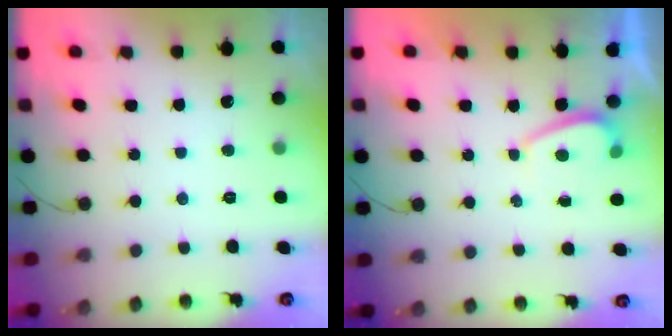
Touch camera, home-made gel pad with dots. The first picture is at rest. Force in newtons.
{"total": 0.6, "press": 0.3, "slide": 0.5}